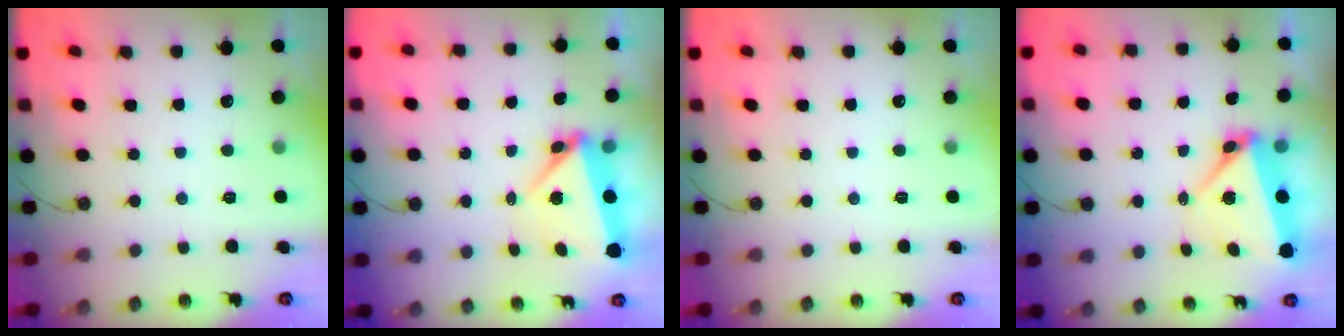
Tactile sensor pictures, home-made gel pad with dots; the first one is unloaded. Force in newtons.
{"total": 6.0, "press": 5.1, "slide": 3.3}
{"total": 0.0}
{"total": 7.0, "press": 7.0, "slide": 0.8}